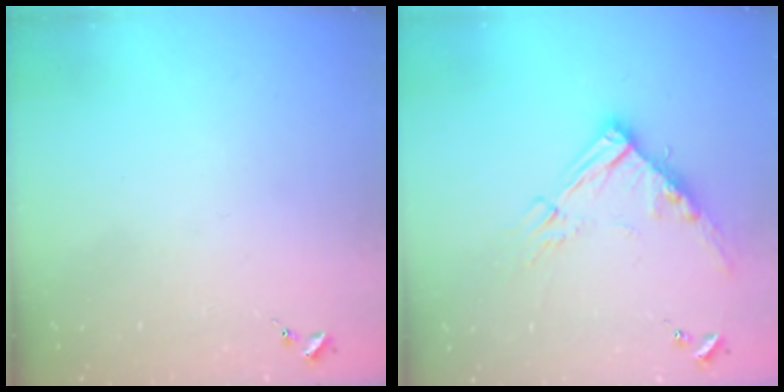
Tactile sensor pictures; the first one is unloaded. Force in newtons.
{"total": 12.3, "press": 12.2, "slide": 1.3}